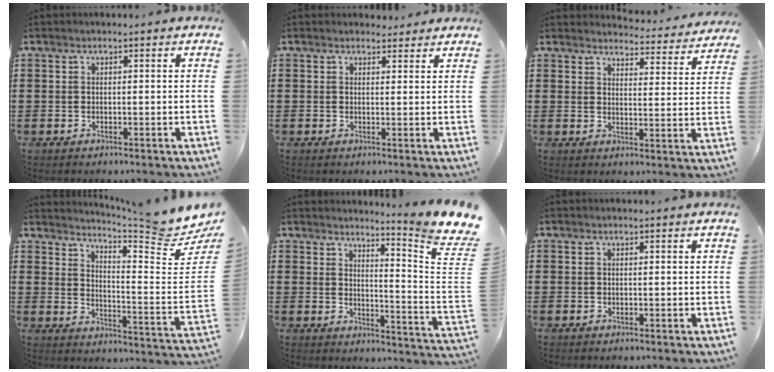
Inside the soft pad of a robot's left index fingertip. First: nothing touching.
{"total": 1.8, "force": [1.5, 1.0, 0.1], "torque": [0.002, 0.003, 0.028]}
{"total": 4.1, "force": [4.1, 0.2, 0.5], "torque": [-0.013, -0.034, 0.067]}
{"total": 7.5, "force": [6.8, -0.3, 3.3], "torque": [-0.070, -0.067, 0.109]}
{"total": 6.2, "force": [5.0, -0.8, 3.5], "torque": [-0.065, -0.050, 0.076]}
{"total": 0.0}